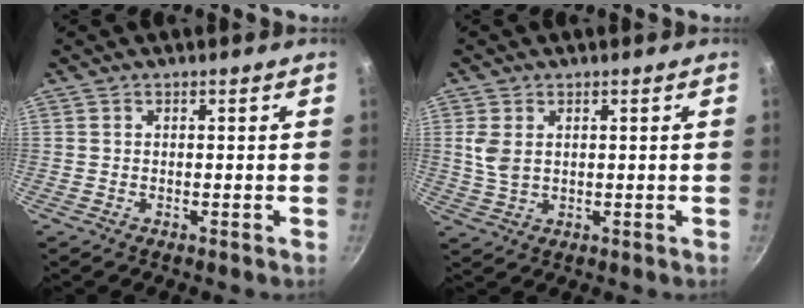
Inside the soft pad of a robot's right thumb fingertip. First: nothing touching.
{"total": 4.5, "force": [1.1, 2.9, 3.2], "torque": [-0.066, -0.004, 0.026]}